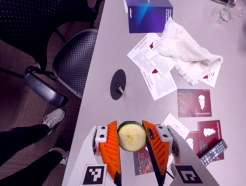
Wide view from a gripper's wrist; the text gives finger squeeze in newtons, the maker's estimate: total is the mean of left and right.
{"total": 9.6, "left": 9.4, "right": 9.8}